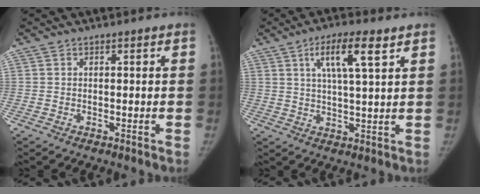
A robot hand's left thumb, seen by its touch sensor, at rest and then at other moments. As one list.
[{"total": 8.9, "force": [4.3, 1.8, 7.6], "torque": [-0.134, -0.012, 0.076]}]